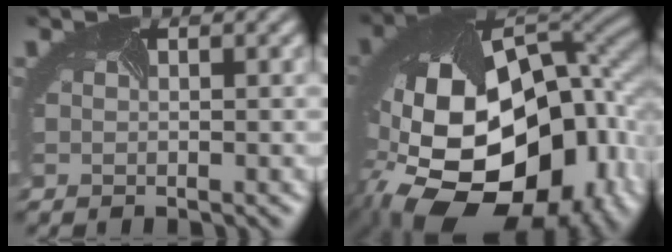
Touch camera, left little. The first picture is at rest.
{"total": 20.3, "force": [-5.9, 12.9, 14.6], "torque": [-0.286, -0.040, -0.073]}